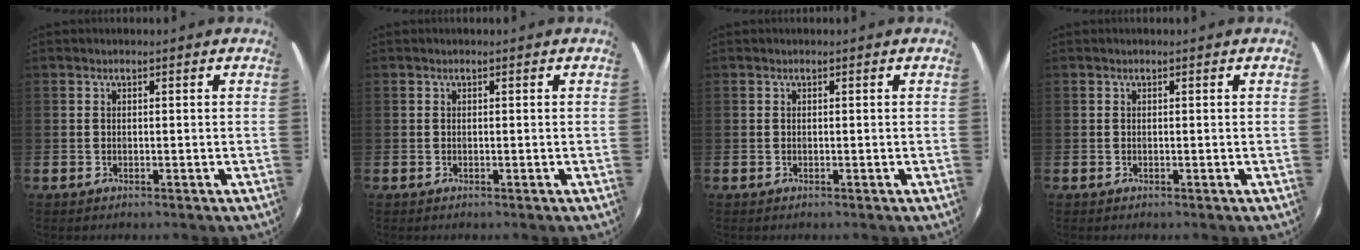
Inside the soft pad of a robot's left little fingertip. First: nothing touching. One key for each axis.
{"total": 0.0}
{"total": 0.0}
{"total": 0.0}